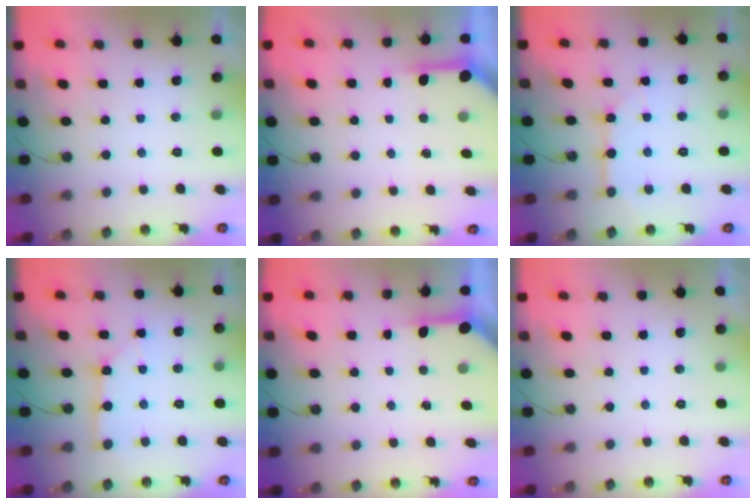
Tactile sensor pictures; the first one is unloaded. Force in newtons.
{"total": 3.9, "press": 3.9, "slide": 0.3}
{"total": 5.3, "press": 5.2, "slide": 0.4}
{"total": 4.6, "press": 4.5, "slide": 0.4}
{"total": 3.5, "press": 3.5, "slide": 0.4}
{"total": 0.0}